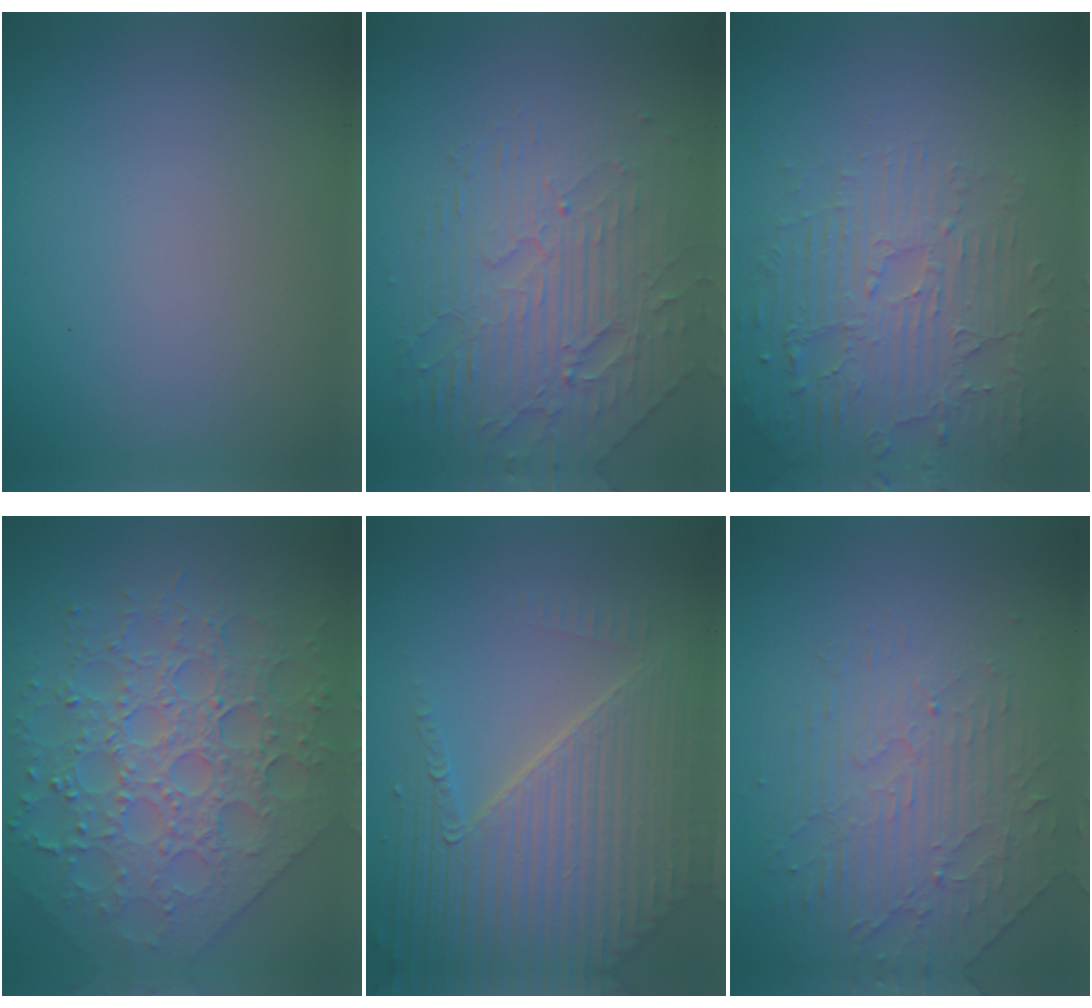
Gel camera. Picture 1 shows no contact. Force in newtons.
{"total": 5.2, "press": 4.2, "slide": 3.0}
{"total": 5.1, "press": 3.8, "slide": 3.4}
{"total": 6.8, "press": 6.0, "slide": 3.3}
{"total": 6.7, "press": 5.3, "slide": 4.1}
{"total": 4.7, "press": 3.3, "slide": 3.3}